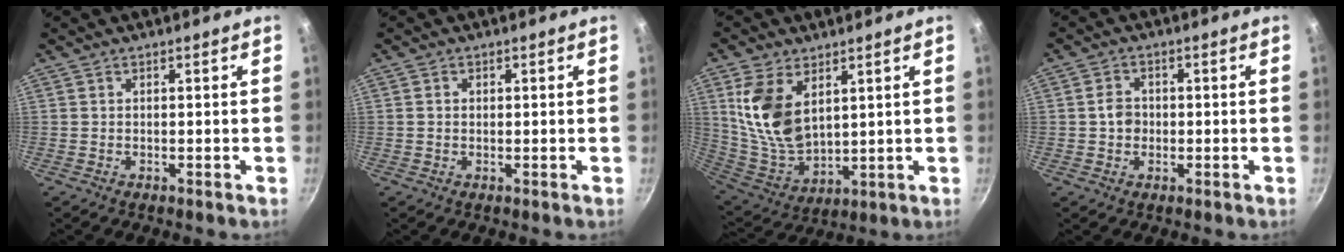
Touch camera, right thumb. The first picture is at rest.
{"total": 1.1, "force": [0.1, 0.9, 0.5], "torque": [-0.007, 0.005, 0.001]}
{"total": 14.3, "force": [5.1, 8.6, 10.3], "torque": [-0.186, -0.041, 0.114]}
{"total": 3.6, "force": [-0.3, 3.1, 1.9], "torque": [-0.016, 0.011, -0.007]}